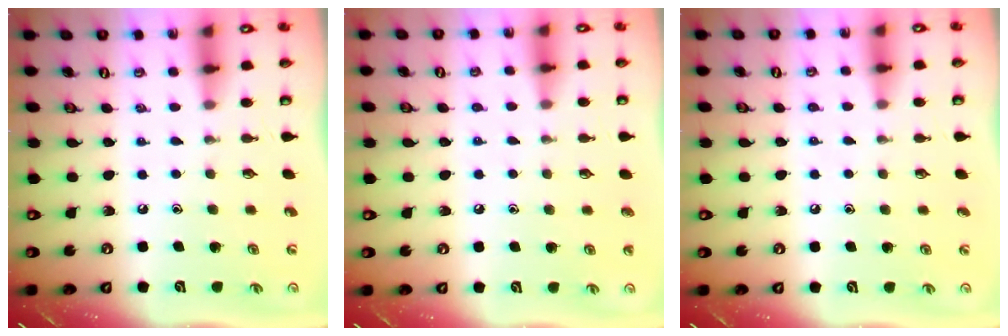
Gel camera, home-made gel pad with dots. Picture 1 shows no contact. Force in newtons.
{"total": 4.8, "press": 4.7, "slide": 0.9}
{"total": 4.0, "press": 3.9, "slide": 0.6}